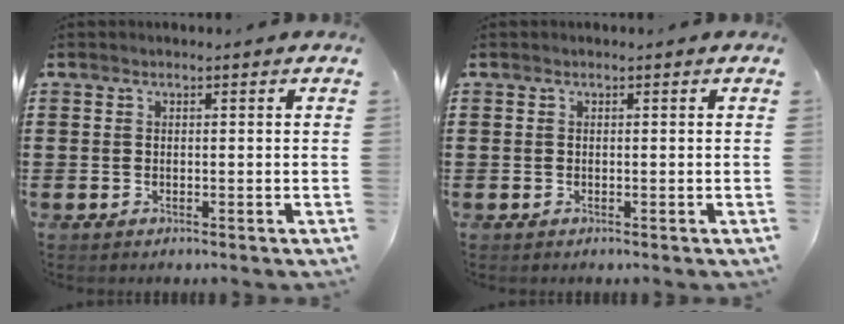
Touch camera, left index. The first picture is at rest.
{"total": 0.0}